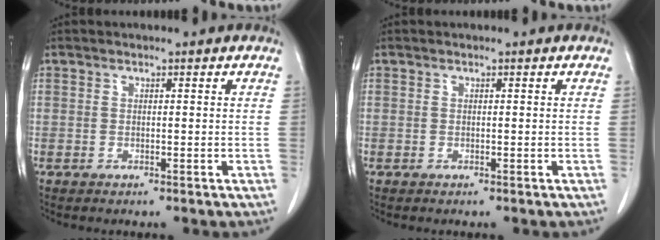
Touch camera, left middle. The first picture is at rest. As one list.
[{"total": 0.0}]